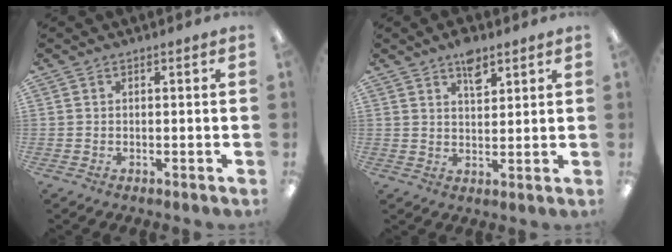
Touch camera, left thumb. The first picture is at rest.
{"total": 6.2, "force": [4.2, 3.0, 3.4], "torque": [-0.044, -0.019, 0.071]}